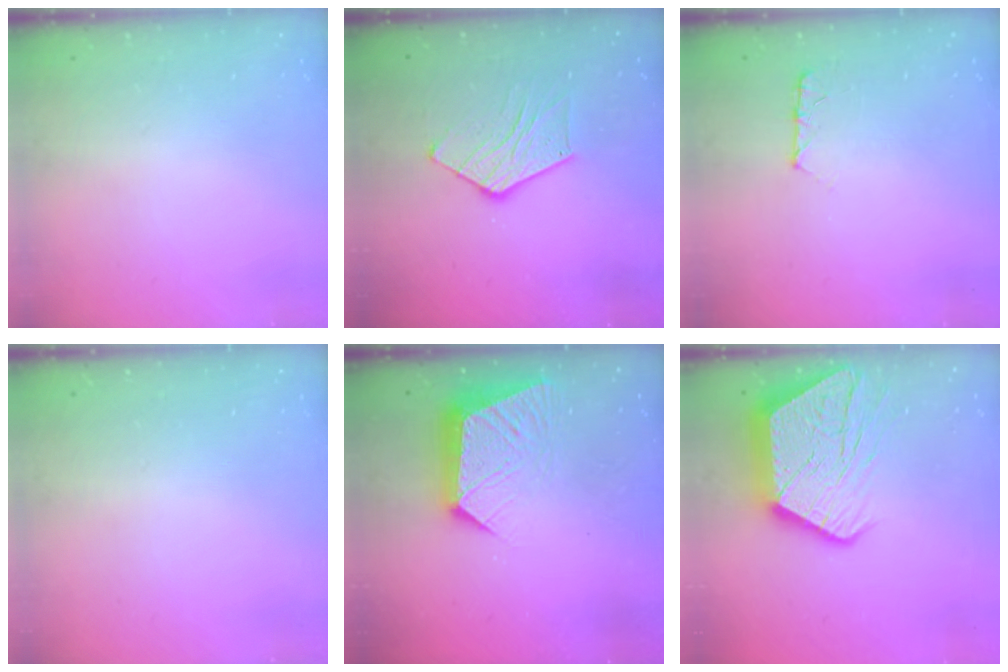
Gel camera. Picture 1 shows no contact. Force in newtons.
{"total": 9.1, "press": 9.1, "slide": 0.8}
{"total": 5.9, "press": 5.9, "slide": 0.5}
{"total": 0.0}
{"total": 10.4, "press": 10.4, "slide": 0.7}
{"total": 20.1, "press": 20.0, "slide": 1.3}